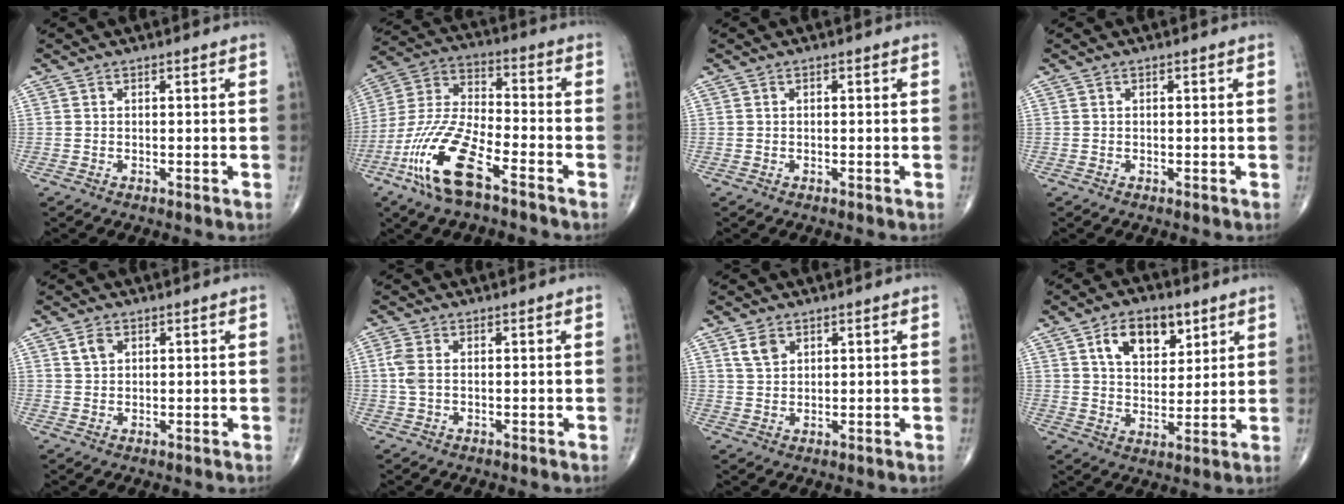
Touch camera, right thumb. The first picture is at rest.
{"total": 16.1, "force": [-8.8, 5.2, 12.4], "torque": [-0.269, 0.039, -0.173]}
{"total": 0.0}
{"total": 0.0}
{"total": 2.5, "force": [1.2, 1.7, 1.4], "torque": [-0.021, -0.002, 0.024]}
{"total": 3.1, "force": [0.3, 1.8, 2.6], "torque": [-0.078, 0.005, 0.006]}
{"total": 3.4, "force": [1.9, 2.2, 1.7], "torque": [-0.025, -0.007, 0.042]}
{"total": 11.2, "force": [5.3, 6.6, 7.3], "torque": [-0.087, -0.020, 0.091]}